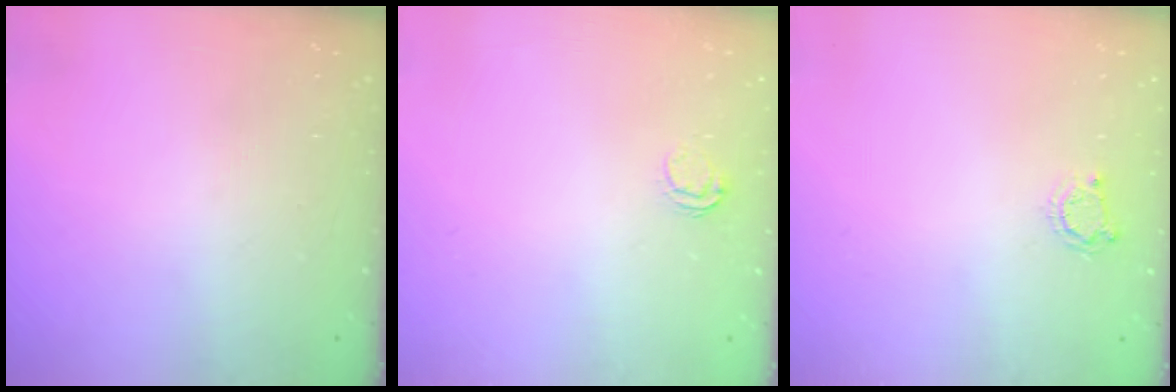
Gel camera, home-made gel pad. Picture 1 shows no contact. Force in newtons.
{"total": 3.1, "press": 3.1, "slide": 0.3}
{"total": 4.0, "press": 3.9, "slide": 0.6}